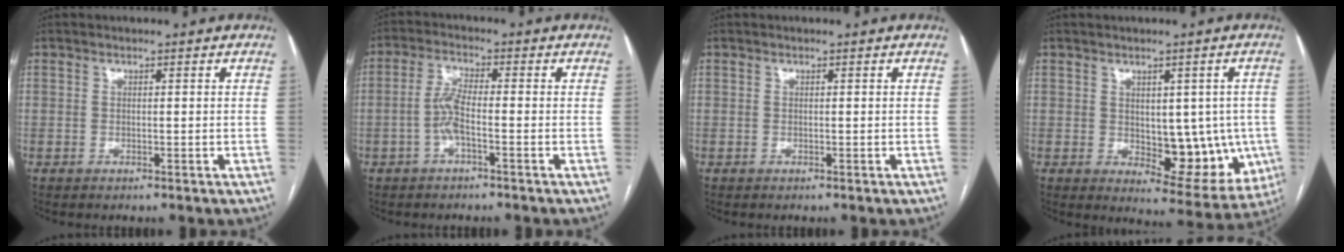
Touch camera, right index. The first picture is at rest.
{"total": 4.2, "force": [-1.4, 0.7, 3.9], "torque": [-0.085, 0.009, -0.030]}
{"total": 0.0}
{"total": 11.2, "force": [-0.8, 5.7, 9.6], "torque": [-0.101, 0.001, 0.009]}